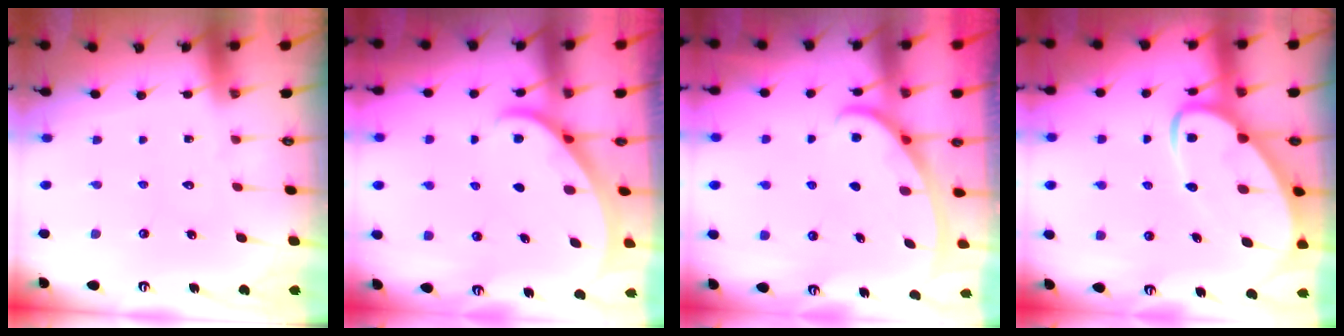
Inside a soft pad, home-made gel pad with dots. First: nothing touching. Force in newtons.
{"total": 1.9, "press": 1.9, "slide": 0.2}
{"total": 2.9, "press": 2.9, "slide": 0.3}
{"total": 10.1, "press": 10.1, "slide": 0.9}